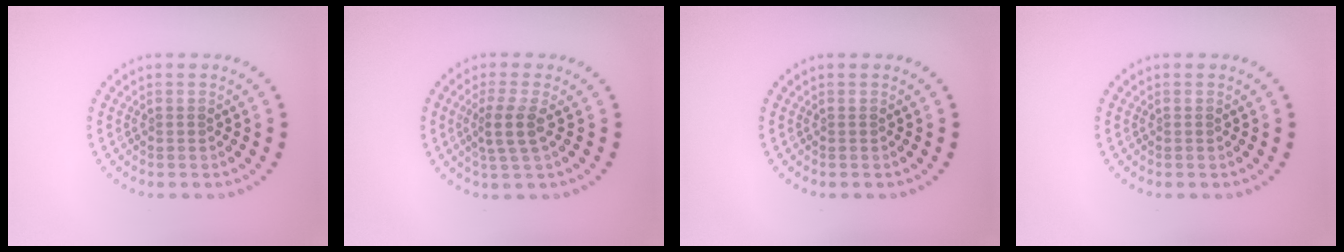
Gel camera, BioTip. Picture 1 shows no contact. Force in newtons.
{"total": 2.5, "press": 2.0, "slide": 1.6}
{"total": 0.0}
{"total": 0.0}